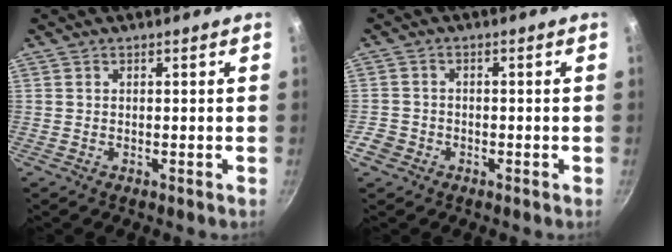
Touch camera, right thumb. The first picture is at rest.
{"total": 3.4, "force": [-1.8, 2.7, 1.0], "torque": [-0.015, 0.022, -0.032]}